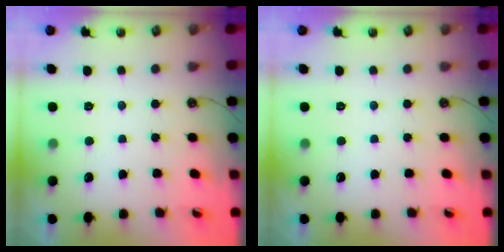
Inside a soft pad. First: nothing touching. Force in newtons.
{"total": 0.0}